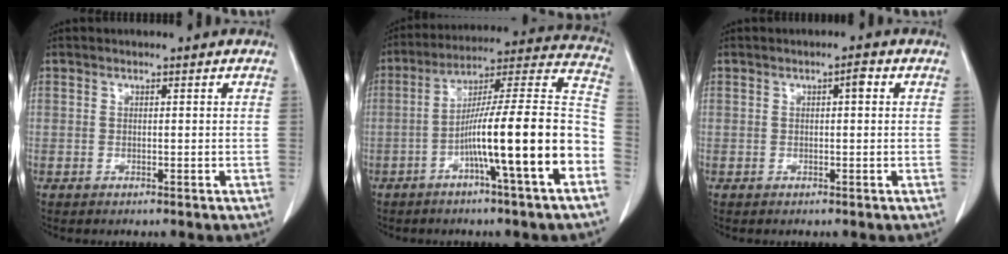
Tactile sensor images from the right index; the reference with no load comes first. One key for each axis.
{"total": 18.1, "fx": -6.1, "fy": -0.2, "fz": 17.1, "tx": -0.248, "ty": 0.020, "tz": -0.103}
{"total": 1.4, "fx": 0.4, "fy": 0.3, "fz": 1.3, "tx": -0.017, "ty": 0.006, "tz": 0.004}